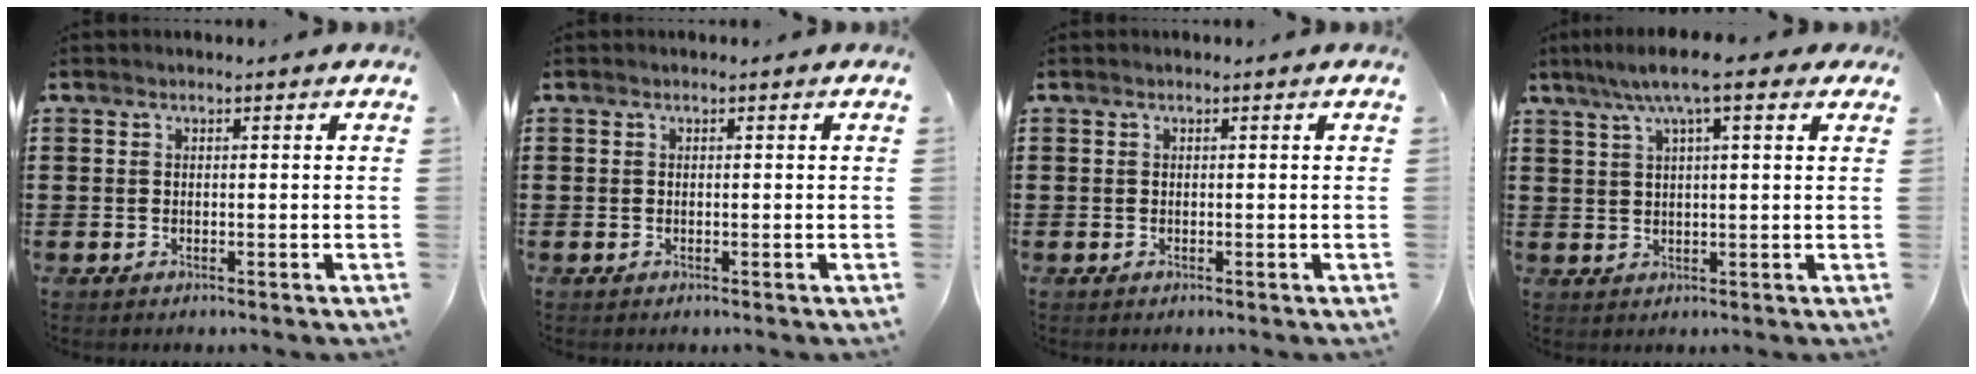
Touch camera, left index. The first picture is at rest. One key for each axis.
{"total": 0.0}
{"total": 0.0}
{"total": 7.7, "fx": 4.9, "fy": 1.6, "fz": 5.7, "tx": -0.114, "ty": 0.002, "tz": 0.083}